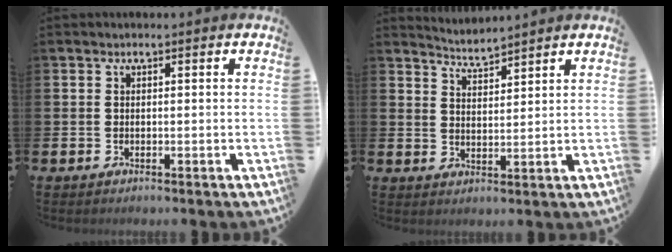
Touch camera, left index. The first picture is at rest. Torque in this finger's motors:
{"motor_torque": [-0.21, -0.14, -0.04, 0.01]}